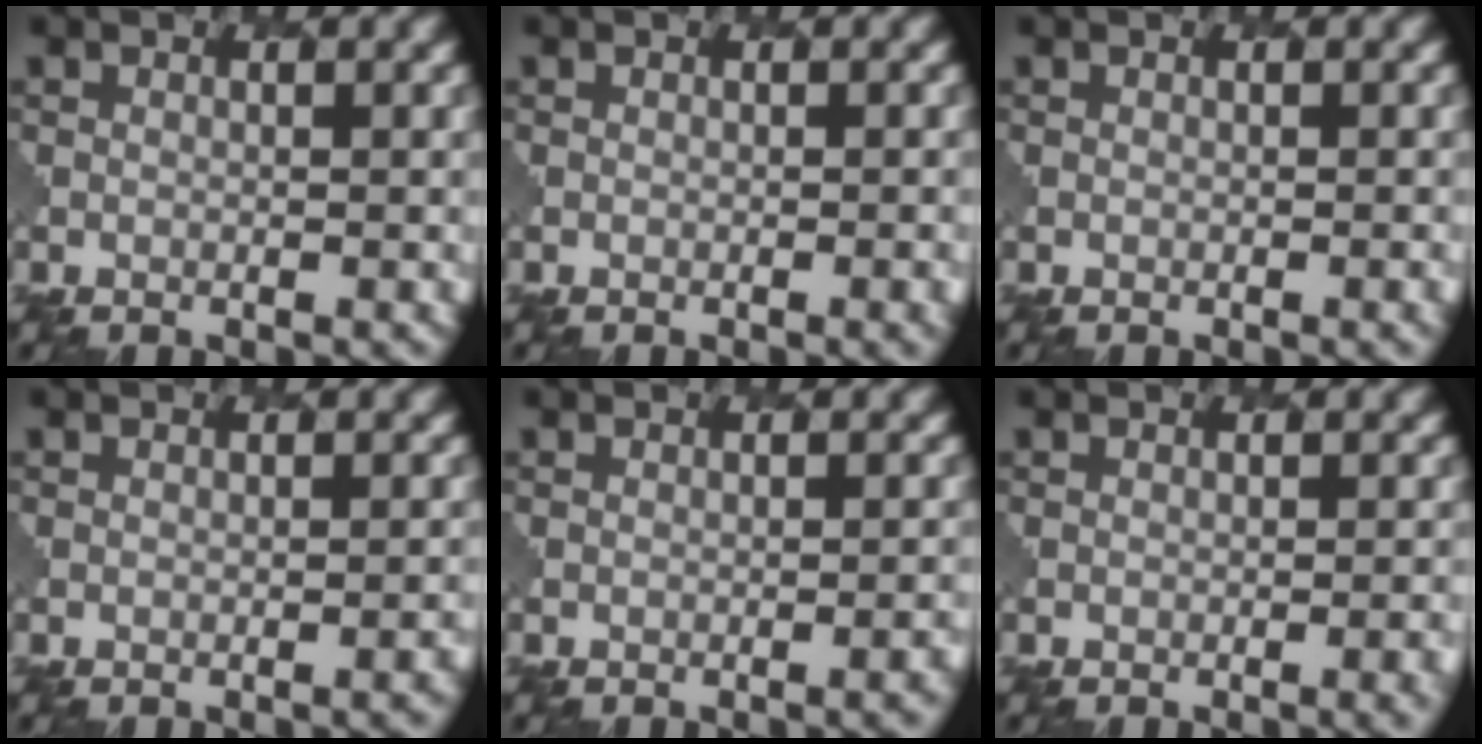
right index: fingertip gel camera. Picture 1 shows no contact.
{"total": 1.8, "force": [-0.6, 0.6, 1.6], "torque": [-0.006, 0.003, -0.003]}
{"total": 0.8, "force": [-0.2, 0.3, 0.7], "torque": [0.000, 0.001, -0.001]}
{"total": 1.5, "force": [-0.8, 0.5, 1.2], "torque": [-0.002, 0.003, -0.009]}
{"total": 1.8, "force": [-0.9, 0.6, 1.5], "torque": [-0.003, 0.005, -0.010]}
{"total": 2.7, "force": [-1.1, 0.9, 2.3], "torque": [-0.011, 0.004, -0.009]}